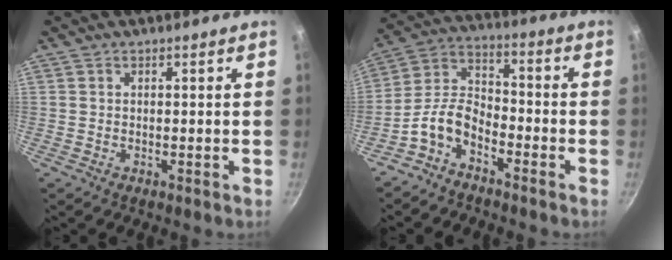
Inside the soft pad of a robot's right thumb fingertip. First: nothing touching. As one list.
[{"total": 8.9, "force": [-5.2, 5.0, 5.2], "torque": [-0.100, 0.065, -0.116]}]